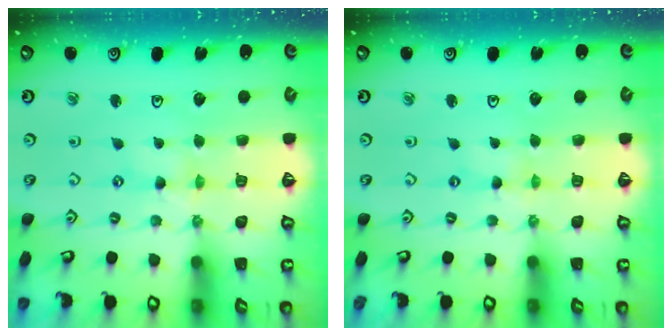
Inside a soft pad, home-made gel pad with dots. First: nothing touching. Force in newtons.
{"total": 0.0}